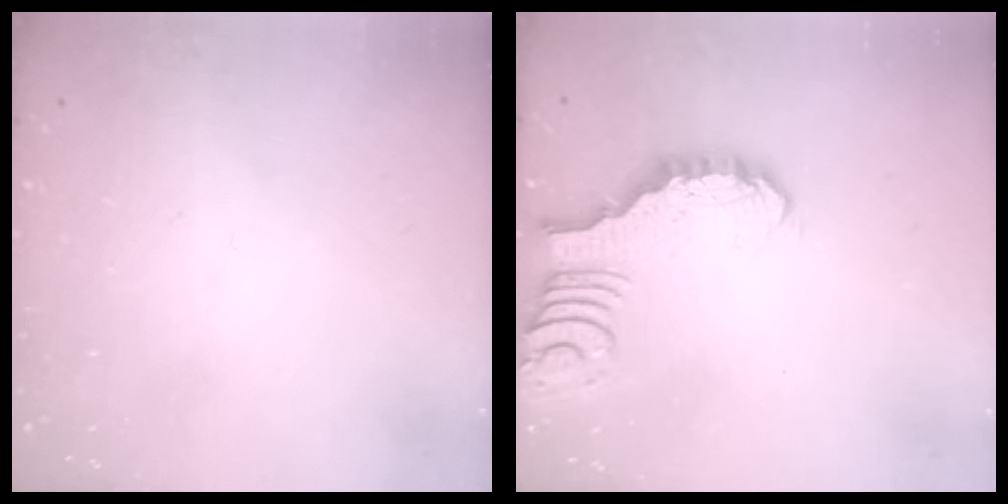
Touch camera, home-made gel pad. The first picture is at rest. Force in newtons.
{"total": 2.9, "press": 2.9, "slide": 0.3}